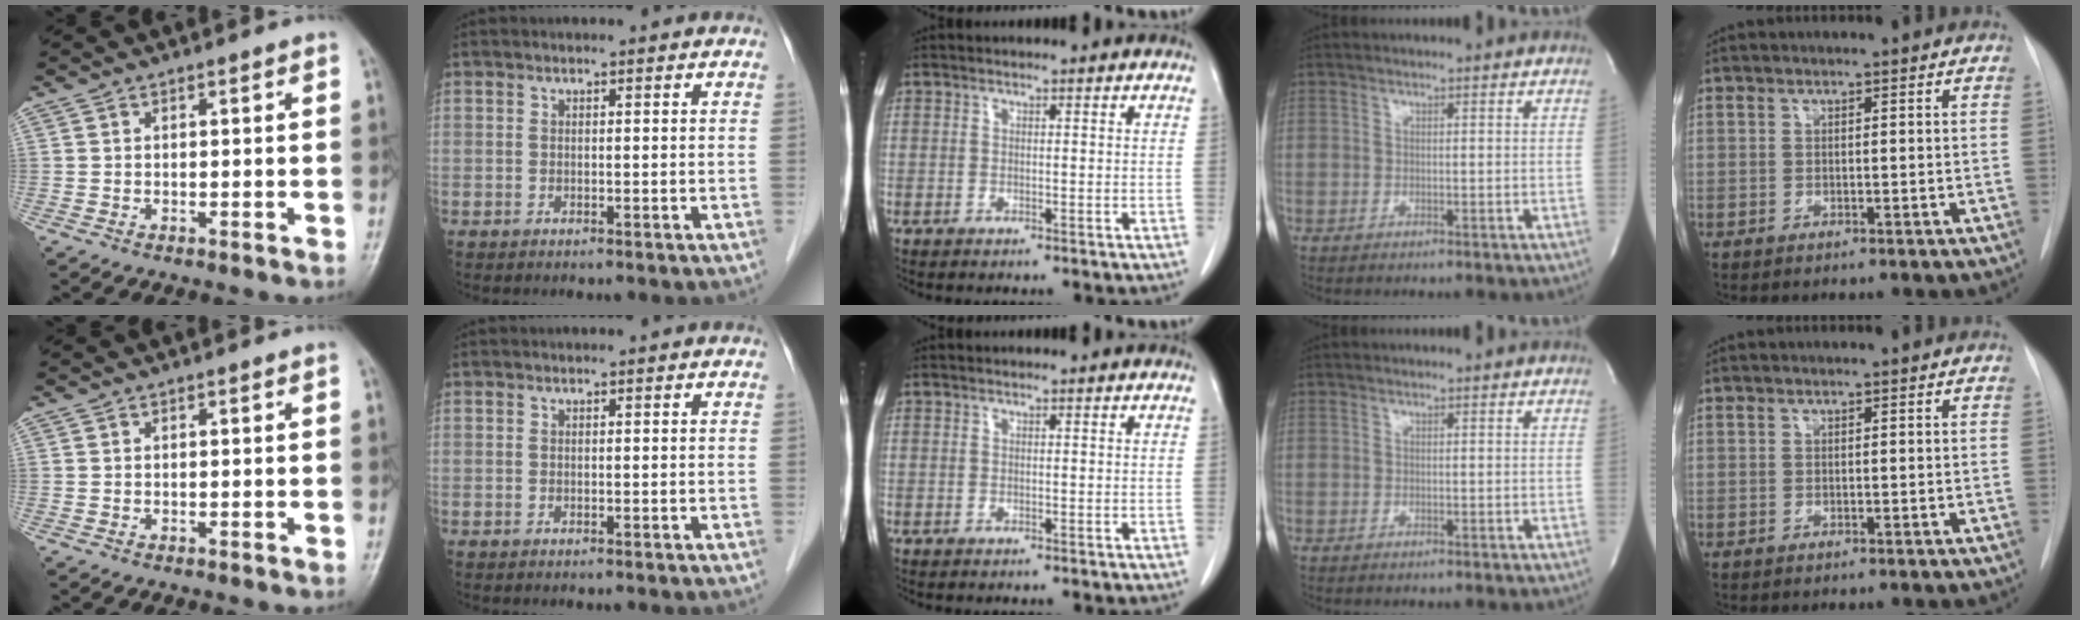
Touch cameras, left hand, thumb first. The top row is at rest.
{}